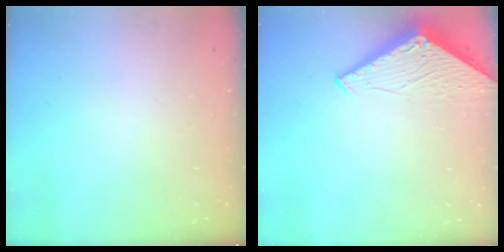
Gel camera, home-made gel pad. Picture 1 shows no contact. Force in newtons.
{"total": 3.0, "press": 3.0, "slide": 0.2}